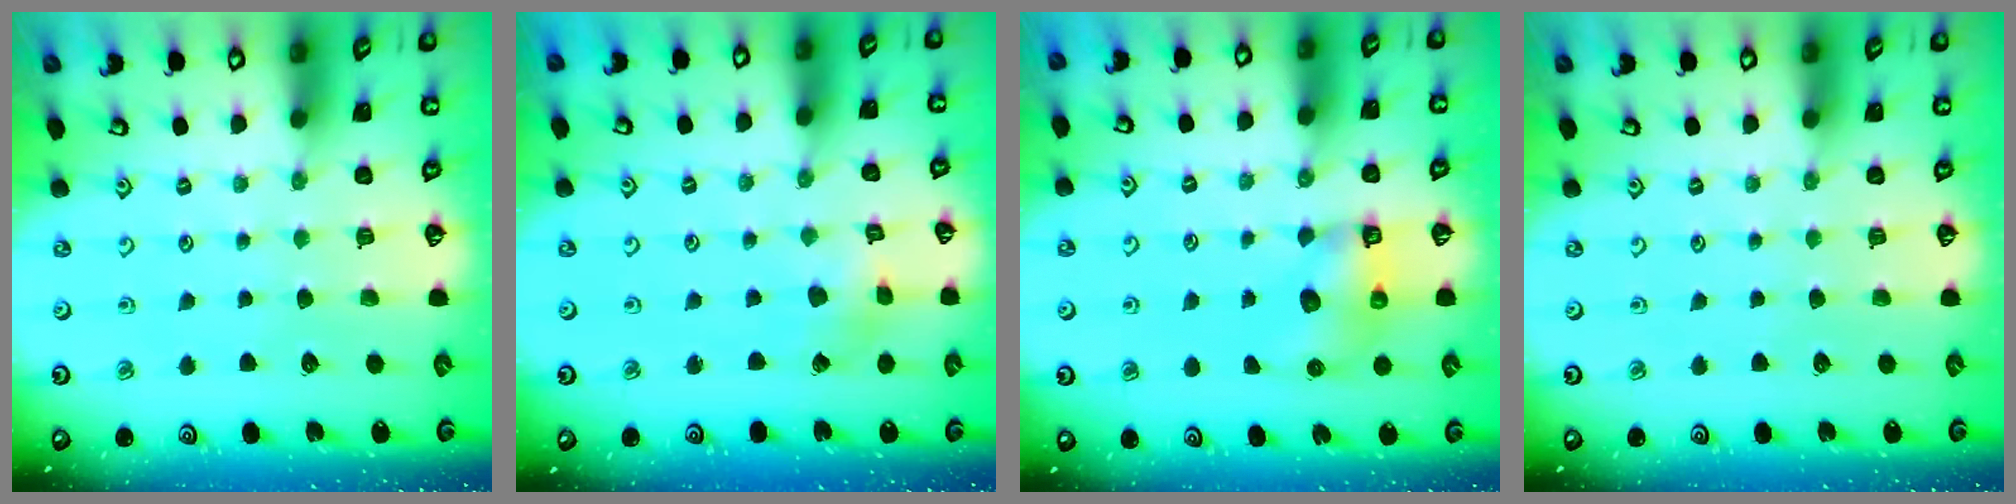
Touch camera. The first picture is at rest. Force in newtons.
{"total": 2.7, "press": 2.7, "slide": 0.2}
{"total": 6.8, "press": 6.8, "slide": 0.2}
{"total": 0.0}